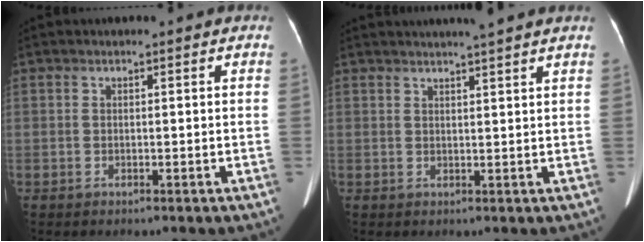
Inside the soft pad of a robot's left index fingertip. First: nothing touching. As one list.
[{"total": 6.4, "force": [5.5, -0.7, 3.1], "torque": [-0.045, 0.017, 0.069]}]